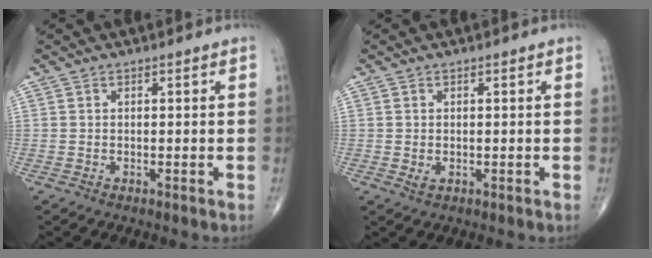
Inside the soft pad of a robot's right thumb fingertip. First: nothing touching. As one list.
[{"total": 1.1, "force": [-0.1, 0.7, 0.9], "torque": [-0.014, 0.000, 0.003]}]